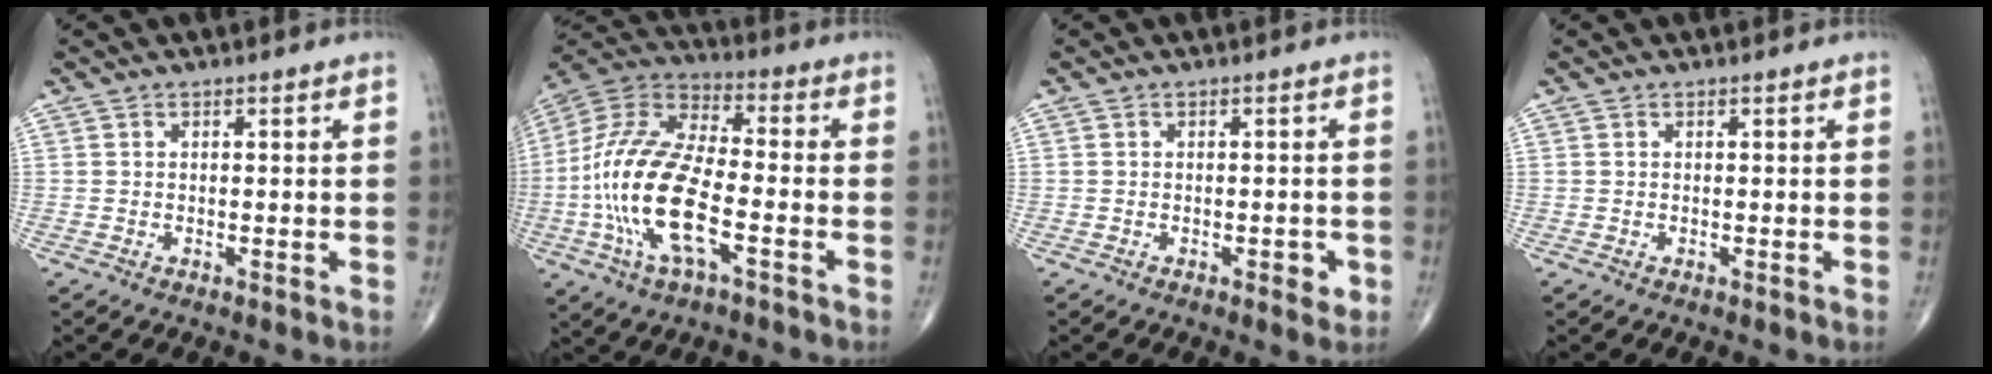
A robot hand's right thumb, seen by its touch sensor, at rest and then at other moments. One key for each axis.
{"total": 20.3, "fx": -5.1, "fy": 8.5, "fz": 17.8, "tx": -0.378, "ty": 0.024, "tz": -0.094}
{"total": 2.4, "fx": -0.9, "fy": 1.1, "fz": 1.9, "tx": -0.018, "ty": 0.001, "tz": -0.011}
{"total": 0.0}